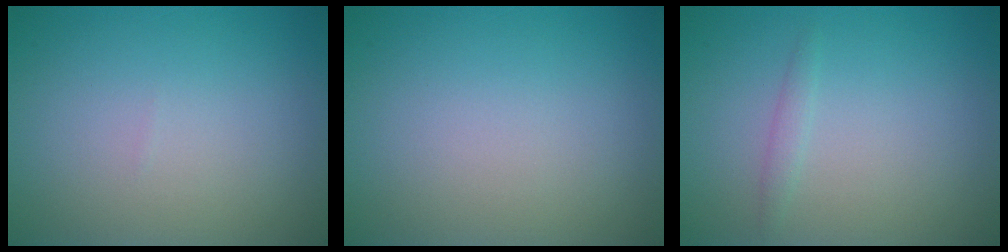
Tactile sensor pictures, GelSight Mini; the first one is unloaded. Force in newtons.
{"total": 0.0}
{"total": 0.9, "press": 0.9, "slide": 0.0}